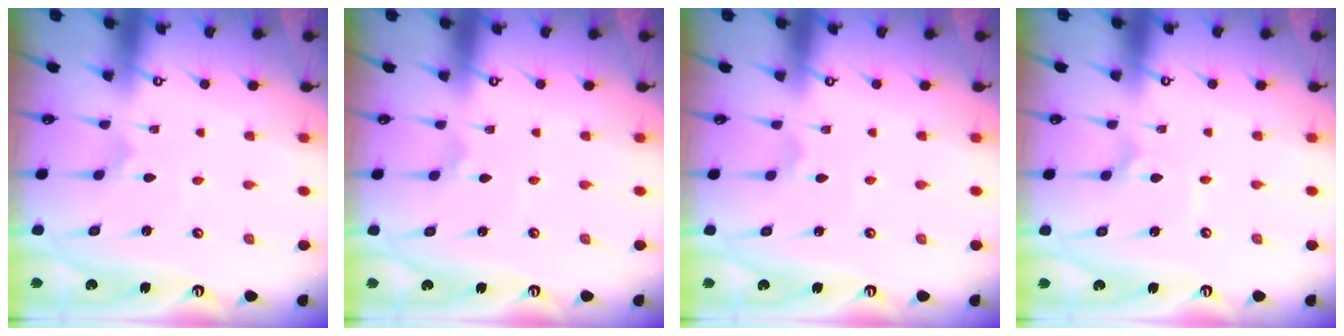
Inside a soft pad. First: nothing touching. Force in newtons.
{"total": 1.8, "press": 1.7, "slide": 0.4}
{"total": 2.0, "press": 2.0, "slide": 0.4}
{"total": 1.6, "press": 1.6, "slide": 0.1}